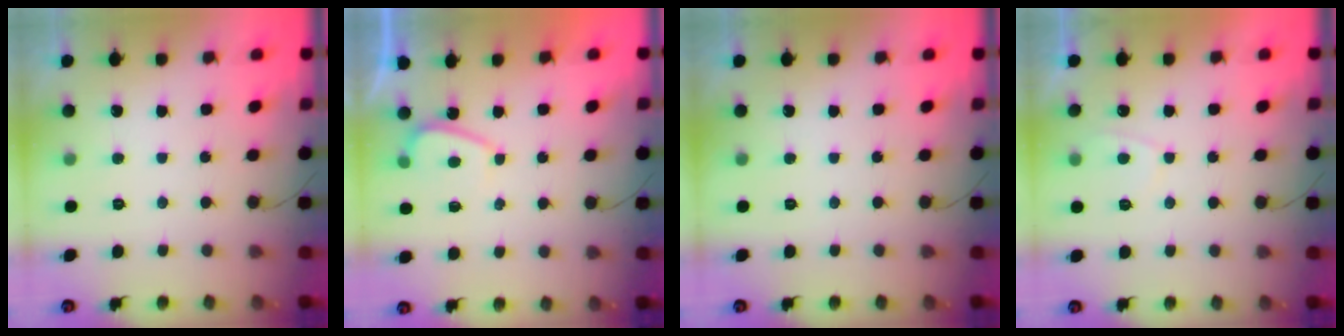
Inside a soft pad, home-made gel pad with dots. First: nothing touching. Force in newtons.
{"total": 2.2, "press": 2.1, "slide": 0.6}
{"total": 0.0}
{"total": 2.1, "press": 2.0, "slide": 0.6}